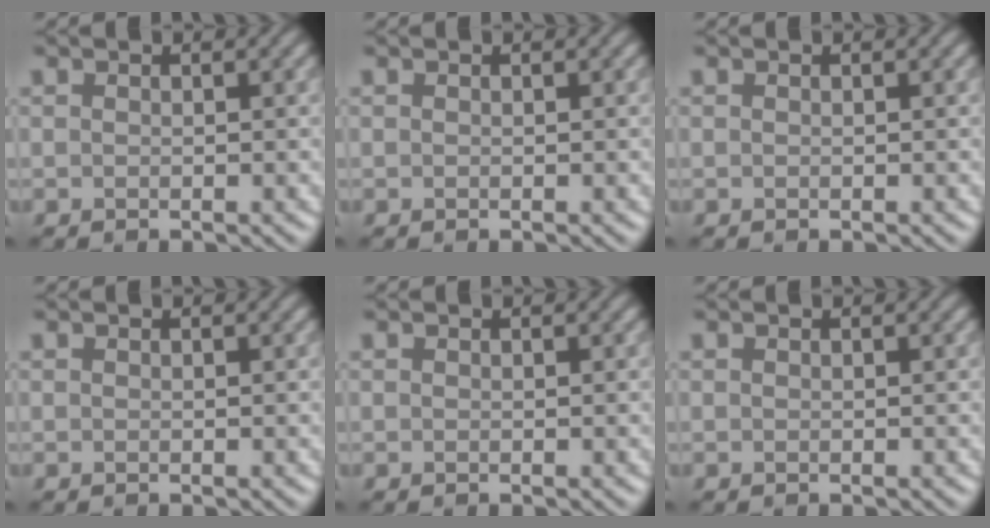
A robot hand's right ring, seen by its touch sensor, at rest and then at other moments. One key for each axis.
{"total": 0.0}
{"total": 0.0}
{"total": 0.0}
{"total": 0.0}
{"total": 0.0}